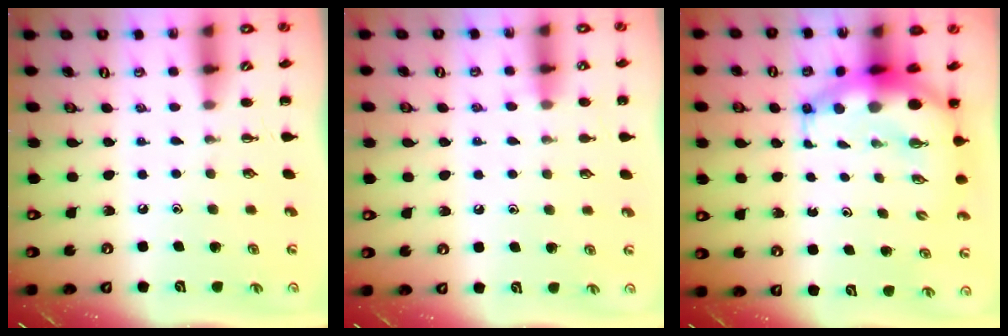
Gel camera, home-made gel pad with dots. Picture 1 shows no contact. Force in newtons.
{"total": 7.2, "press": 6.8, "slide": 2.4}
{"total": 8.7, "press": 8.4, "slide": 2.2}